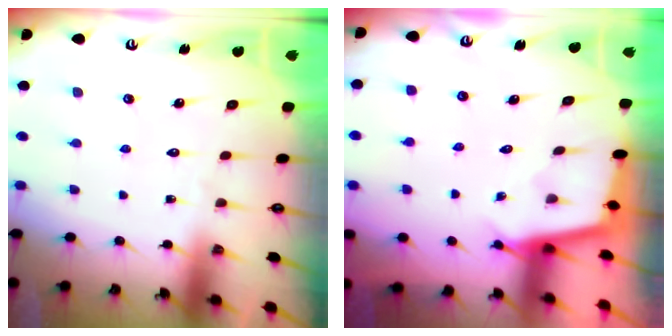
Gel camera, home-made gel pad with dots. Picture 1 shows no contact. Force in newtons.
{"total": 2.3, "press": 2.3, "slide": 0.2}